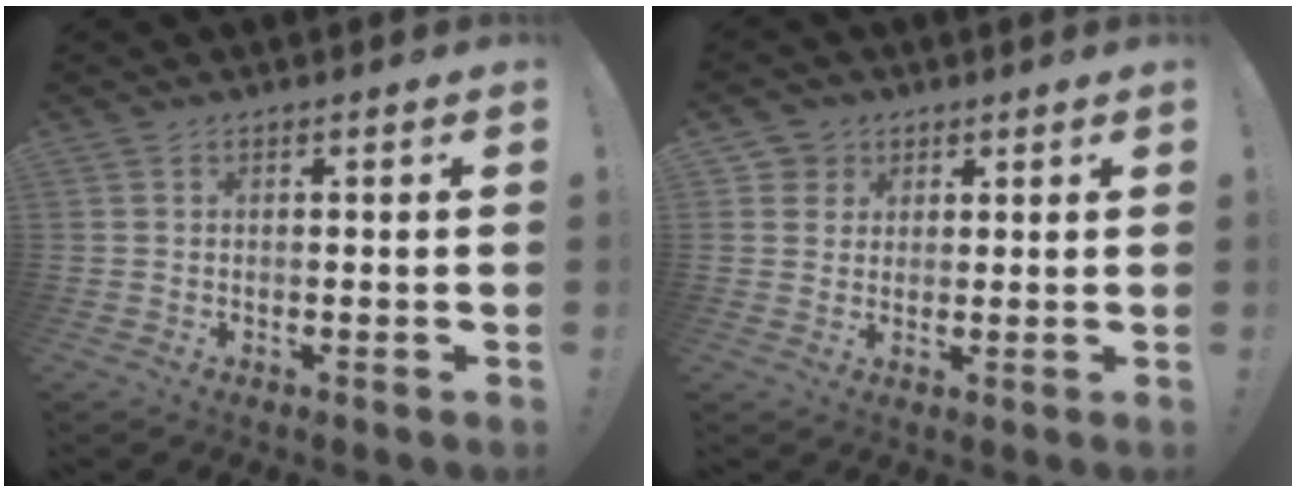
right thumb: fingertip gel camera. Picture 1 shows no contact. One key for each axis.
{"total": 4.5, "fx": 2.0, "fy": 4.0, "fz": 0.3, "tx": -0.002, "ty": -0.013, "tz": 0.038}